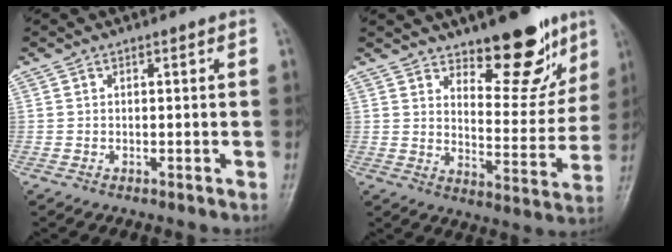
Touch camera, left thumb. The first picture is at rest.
{"total": 13.8, "force": [9.5, 5.7, 8.2], "torque": [-0.057, -0.071, 0.147]}